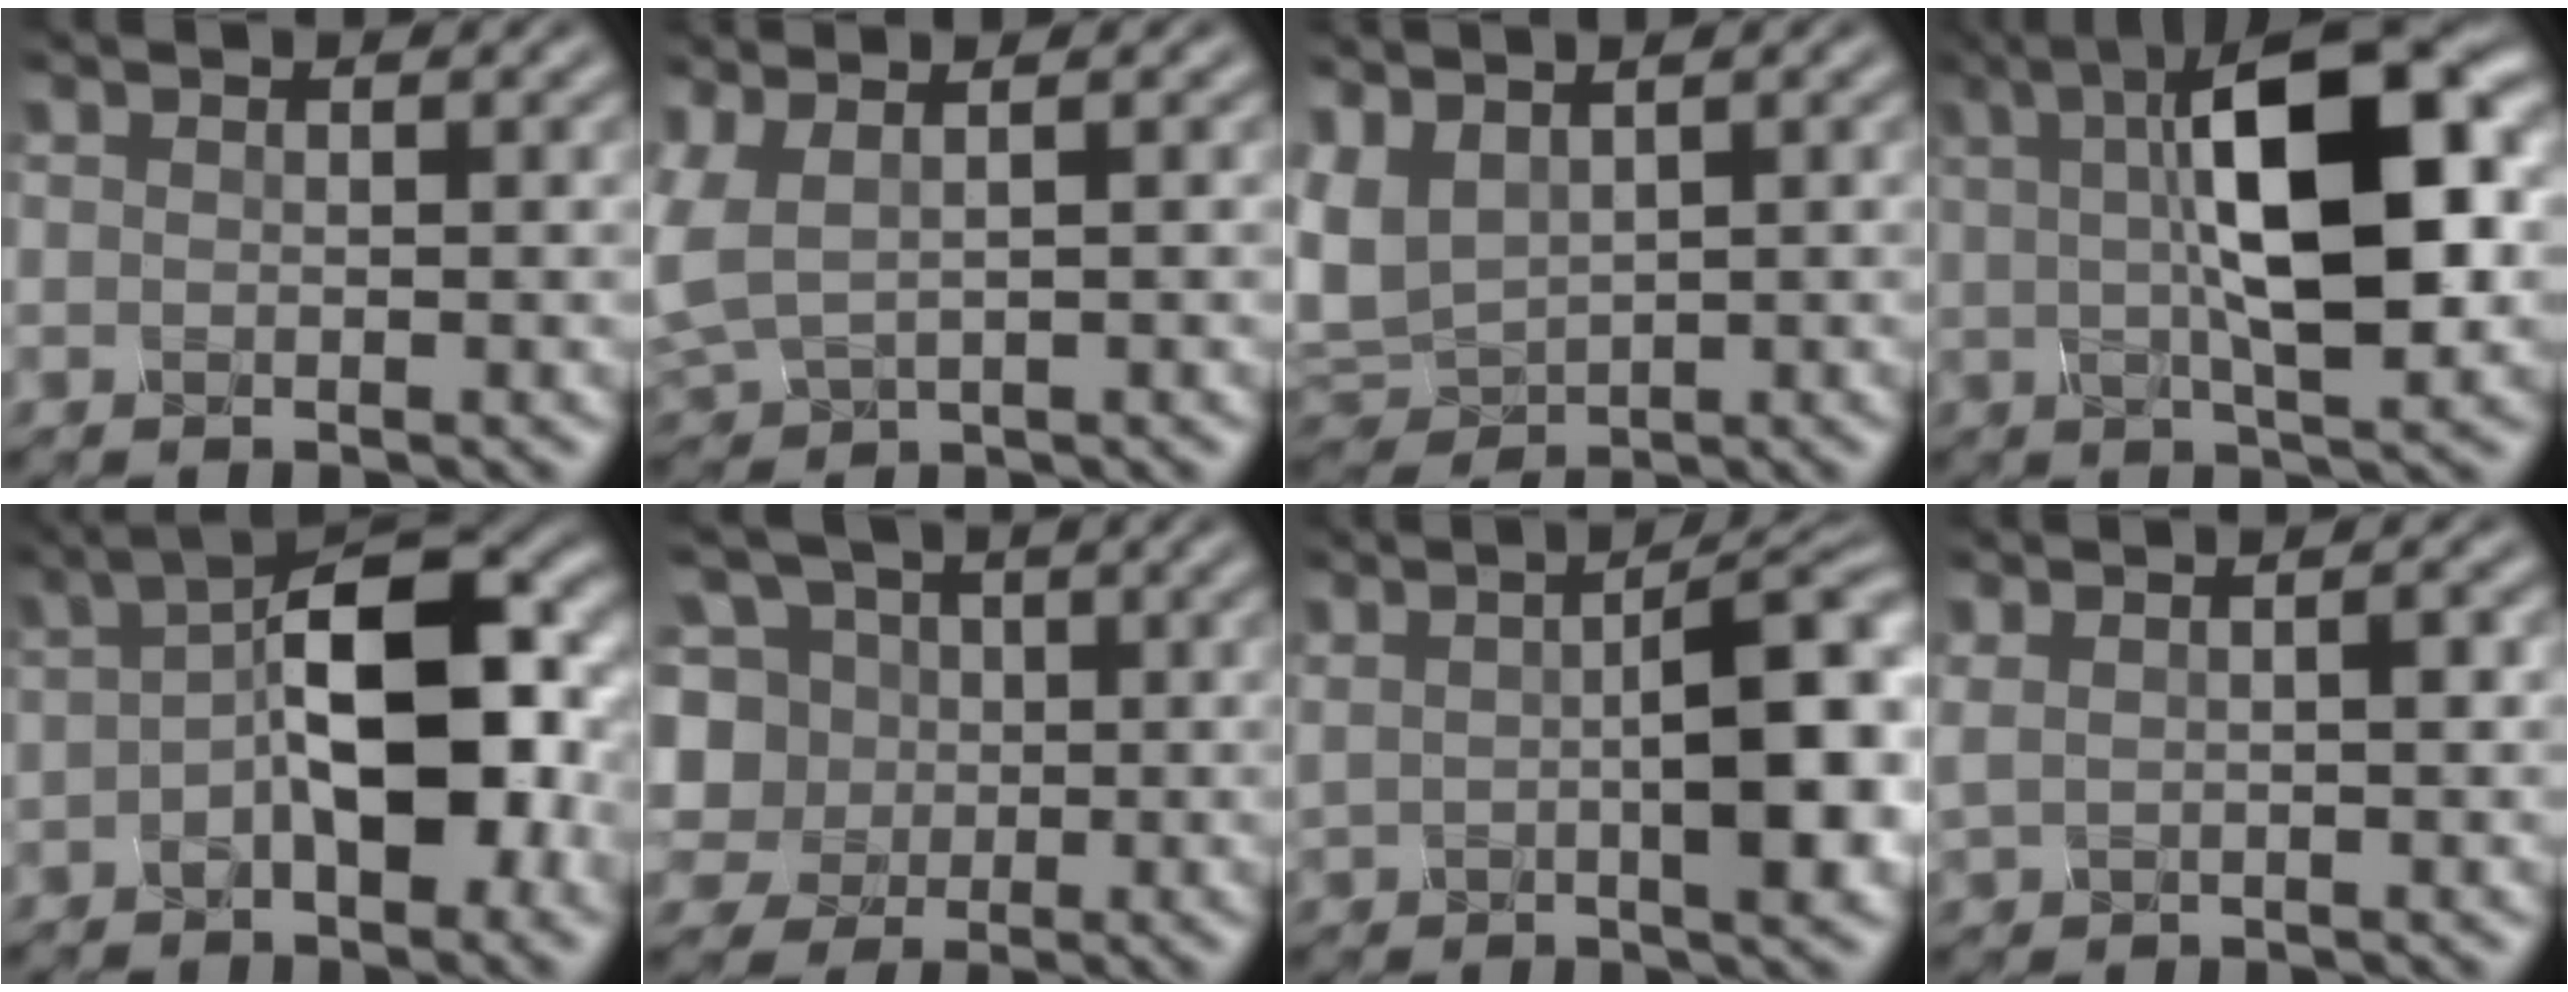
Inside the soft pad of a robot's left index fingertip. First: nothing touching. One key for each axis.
{"total": 3.7, "fx": 1.5, "fy": 1.7, "fz": 3.0, "tx": -0.084, "ty": 0.008, "tz": 0.036}
{"total": 4.6, "fx": 1.3, "fy": 3.0, "fz": 3.2, "tx": -0.089, "ty": 0.001, "tz": 0.024}
{"total": 12.6, "fx": 2.2, "fy": 4.0, "fz": 11.8, "tx": -0.173, "ty": 0.015, "tz": 0.030}
{"total": 11.5, "fx": -1.0, "fy": 5.3, "fz": 10.2, "tx": -0.143, "ty": 0.021, "tz": -0.031}
{"total": 11.1, "fx": 1.2, "fy": 9.9, "fz": 4.9, "tx": -0.128, "ty": 0.031, "tz": -0.006}
{"total": 8.8, "fx": 0.7, "fy": 2.7, "fz": 8.4, "tx": -0.120, "ty": 0.010, "tz": 0.013}
{"total": 2.2, "fx": 0.7, "fy": 0.7, "fz": 1.9, "tx": -0.036, "ty": 0.000, "tz": 0.016}